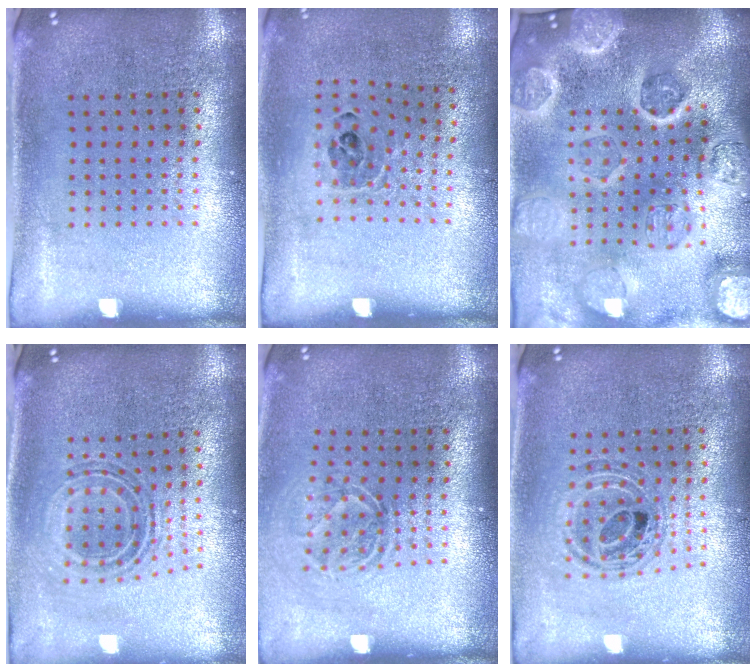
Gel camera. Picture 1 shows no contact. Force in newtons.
{"total": 0.9, "press": 0.8, "slide": 0.4}
{"total": 5.4, "press": 4.6, "slide": 2.8}
{"total": 0.8, "press": 0.8, "slide": 0.3}
{"total": 1.5, "press": 1.1, "slide": 1.0}
{"total": 0.9, "press": 0.9, "slide": 0.2}